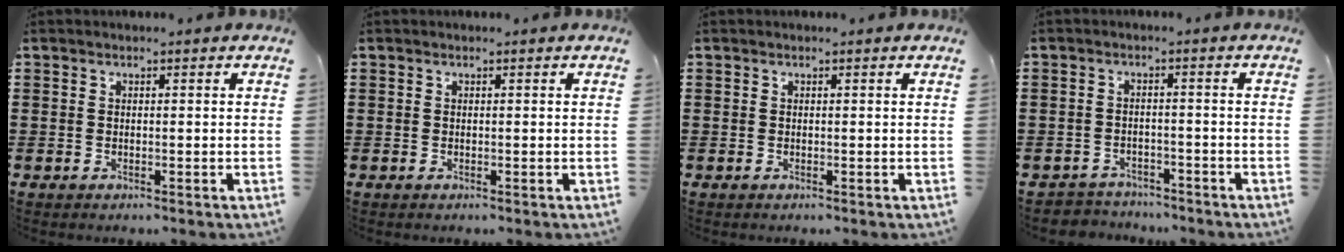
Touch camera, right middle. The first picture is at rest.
{"total": 0.0}
{"total": 0.0}
{"total": 2.6, "force": [-2.5, 0.5, -0.4], "torque": [-0.002, 0.001, -0.057]}